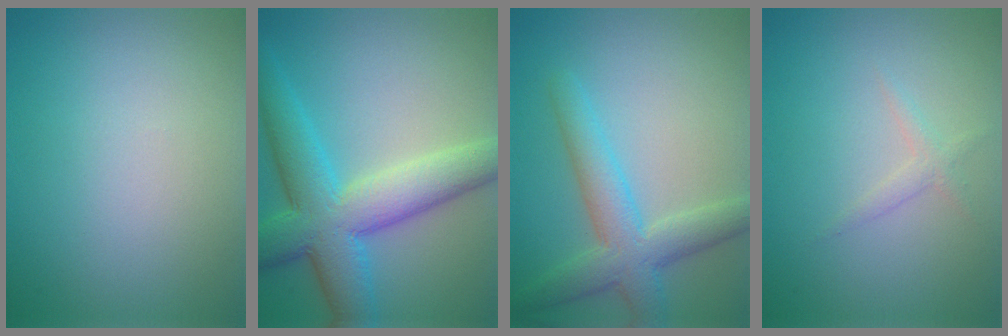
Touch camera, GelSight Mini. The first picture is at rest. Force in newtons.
{"total": 9.0, "press": 9.0, "slide": 0.2}
{"total": 5.0, "press": 5.0, "slide": 0.2}
{"total": 1.2, "press": 1.2, "slide": 0.1}